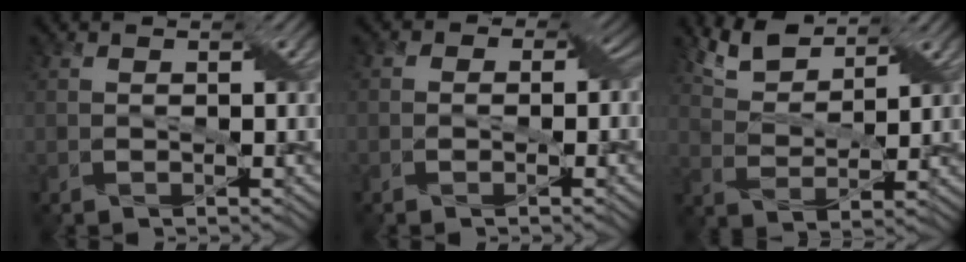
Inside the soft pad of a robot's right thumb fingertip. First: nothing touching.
{"total": 4.1, "force": [-0.5, 3.5, 2.0], "torque": [-0.006, 0.016, -0.032]}
{"total": 6.6, "force": [5.4, 1.9, 3.3], "torque": [-0.086, 0.011, 0.108]}